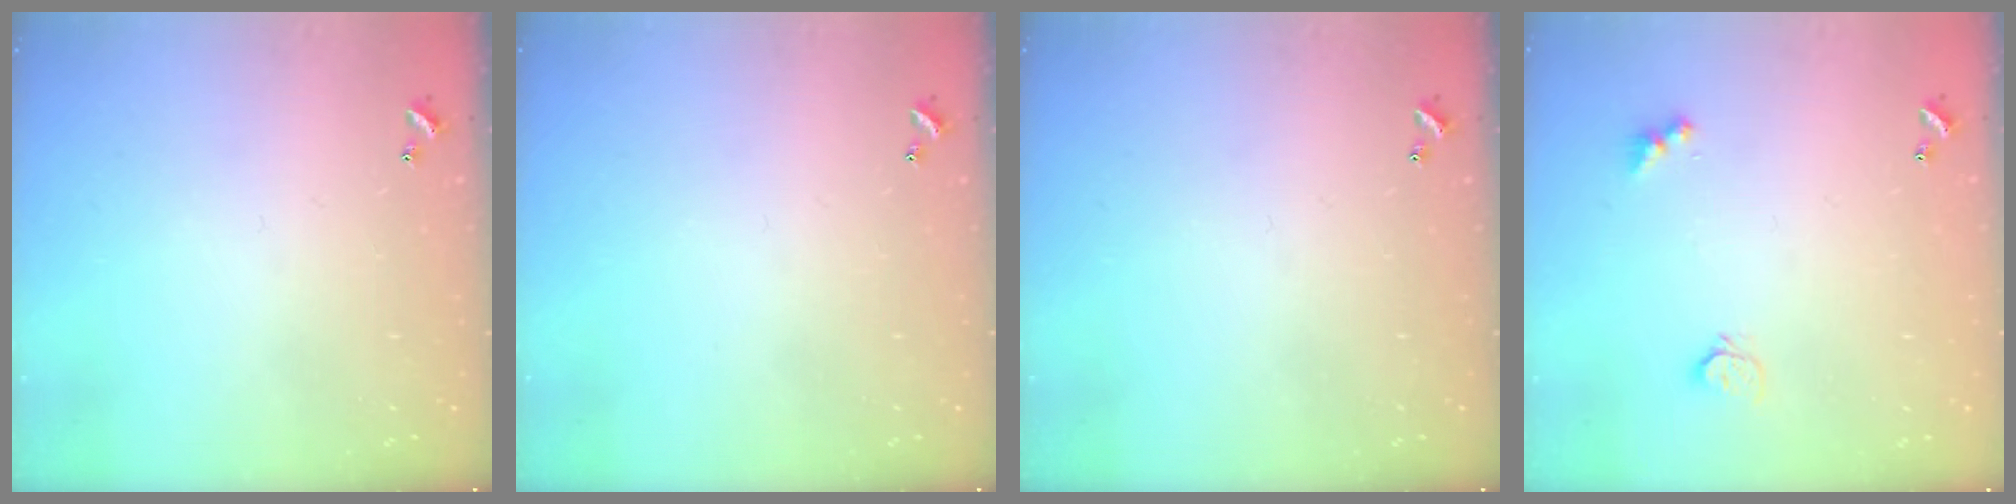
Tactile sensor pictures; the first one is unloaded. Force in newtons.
{"total": 0.0}
{"total": 0.0}
{"total": 4.0, "press": 3.9, "slide": 0.7}